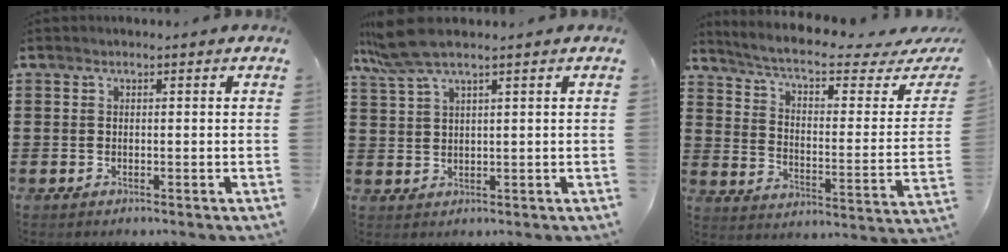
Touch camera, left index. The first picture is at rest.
{"total": 5.5, "force": [3.8, 0.5, 3.9], "torque": [-0.091, -0.002, 0.068]}
{"total": 6.6, "force": [5.1, 0.6, 4.2], "torque": [-0.103, -0.035, 0.083]}